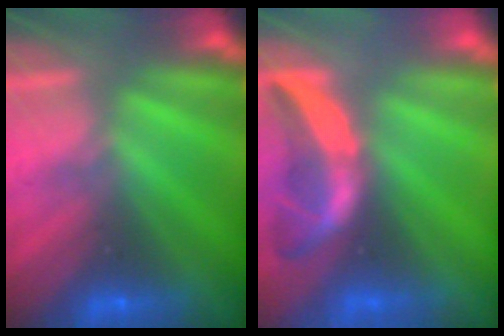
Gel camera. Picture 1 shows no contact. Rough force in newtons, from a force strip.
{"total": 1.7}